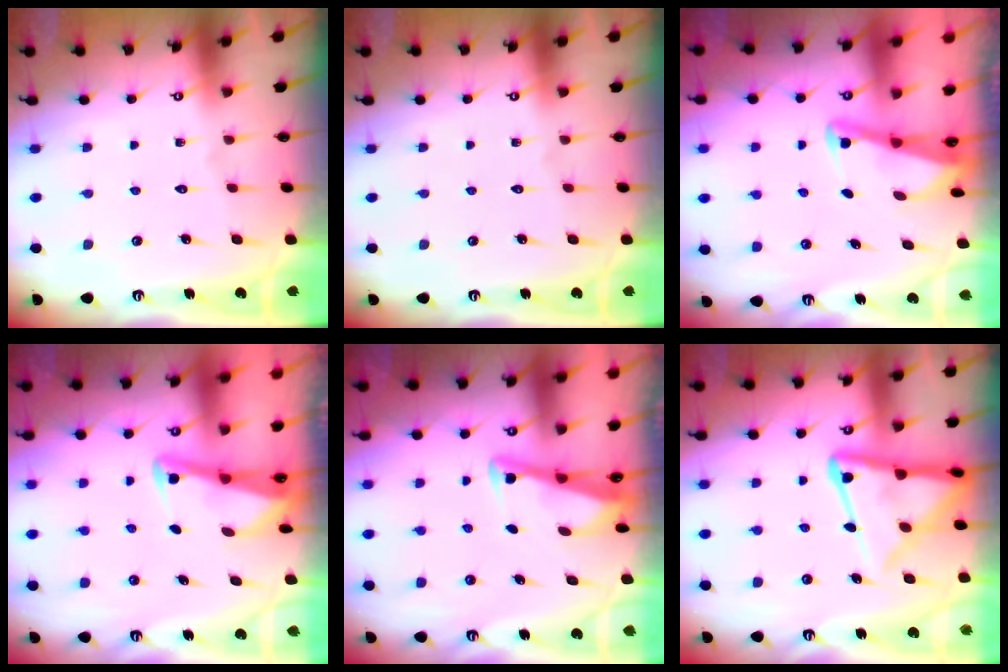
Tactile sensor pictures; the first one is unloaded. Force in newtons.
{"total": 0.0}
{"total": 3.0, "press": 3.0, "slide": 0.3}
{"total": 2.8, "press": 2.8, "slide": 0.4}
{"total": 3.5, "press": 3.4, "slide": 0.3}
{"total": 13.3, "press": 13.2, "slide": 1.4}